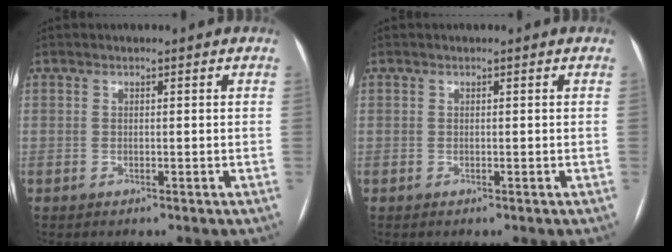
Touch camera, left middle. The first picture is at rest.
{"total": 0.0}